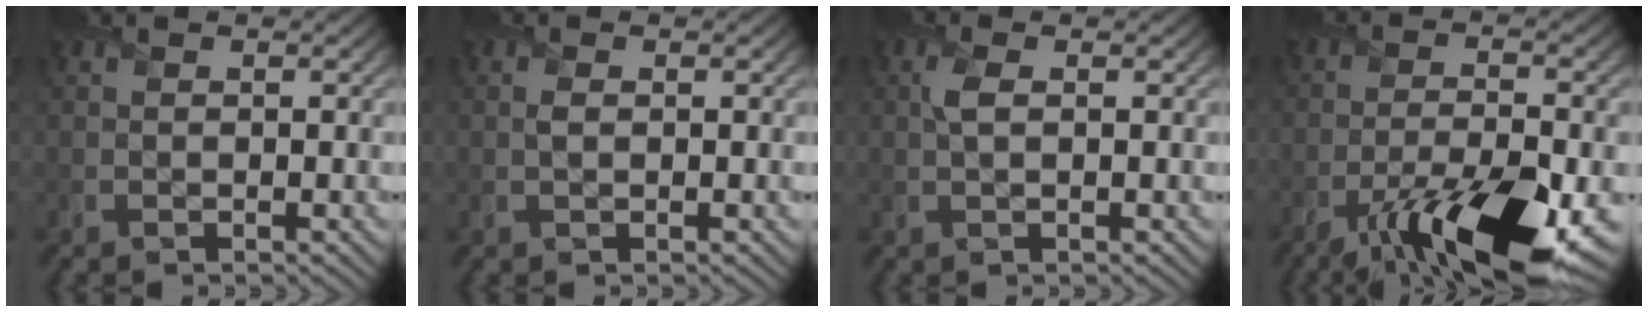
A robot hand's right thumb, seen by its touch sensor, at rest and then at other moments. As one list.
[{"total": 0.8, "force": [0.1, 0.4, 0.7], "torque": [-0.016, 0.000, 0.001]}, {"total": 1.7, "force": [0.3, 0.7, 1.5], "torque": [-0.038, 0.004, 0.005]}, {"total": 13.4, "force": [-7.8, 3.9, 10.2], "torque": [-0.190, -0.021, -0.133]}]